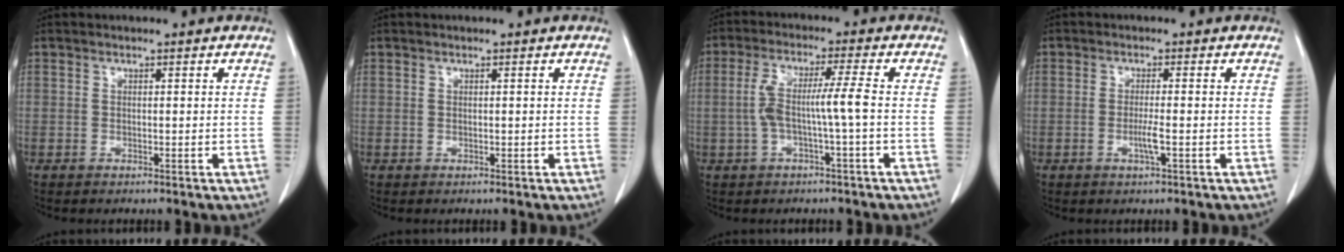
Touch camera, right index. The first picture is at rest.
{"total": 0.0}
{"total": 6.3, "force": [-0.9, -0.3, 6.2], "torque": [-0.129, 0.019, -0.015]}
{"total": 2.4, "force": [-0.8, -0.2, 2.3], "torque": [-0.048, -0.005, -0.016]}